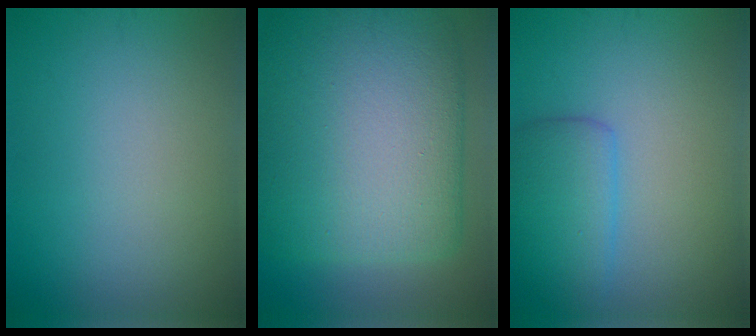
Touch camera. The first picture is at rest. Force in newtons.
{"total": 16.5, "press": 16.5, "slide": 0.4}
{"total": 3.4, "press": 3.4, "slide": 0.1}